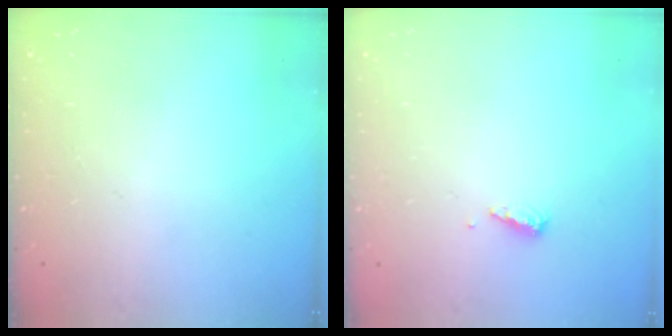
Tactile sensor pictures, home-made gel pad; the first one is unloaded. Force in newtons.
{"total": 3.6, "press": 3.6, "slide": 0.4}